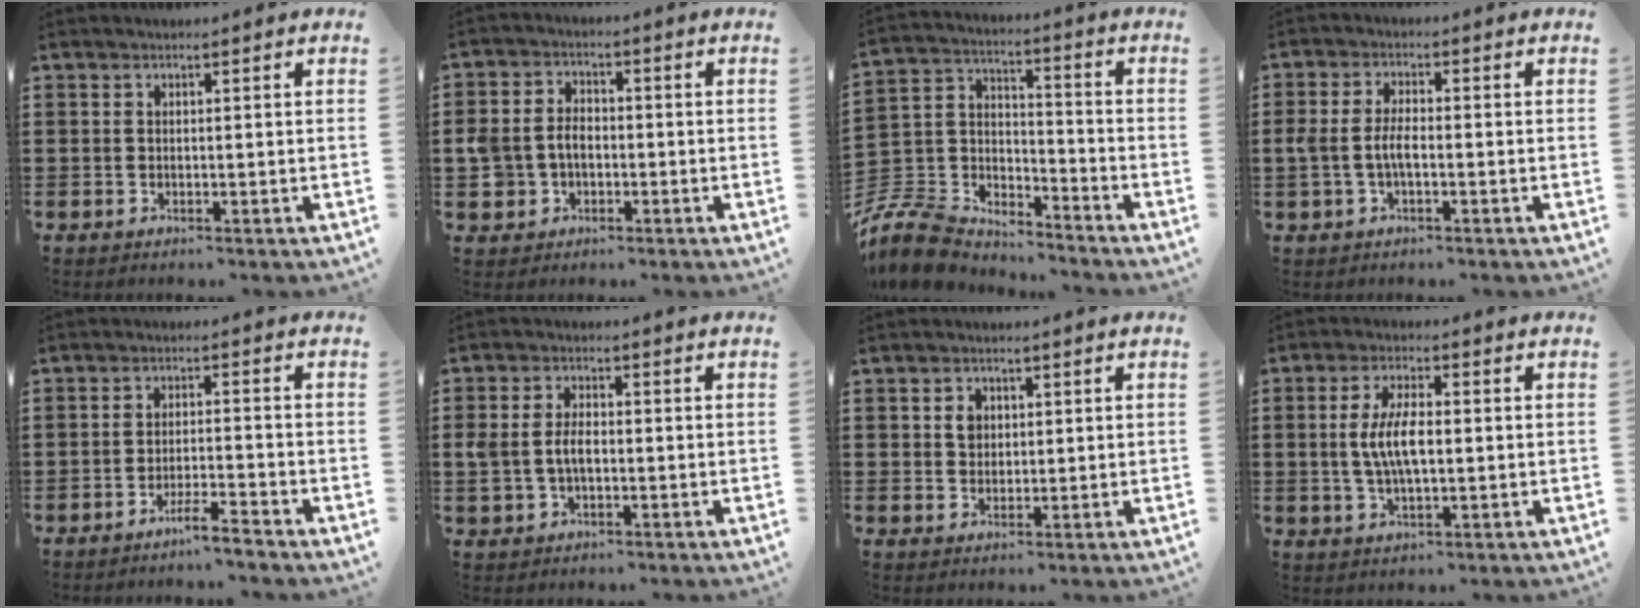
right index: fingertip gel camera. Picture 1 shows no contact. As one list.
[{"total": 4.6, "force": [-0.9, 3.9, 2.4], "torque": [-0.075, 0.004, -0.025]}, {"total": 8.9, "force": [-8.3, 2.6, 1.8], "torque": [-0.072, 0.007, -0.175]}, {"total": 3.9, "force": [-0.8, 1.7, 3.4], "torque": [-0.090, -0.004, -0.024]}, {"total": 3.9, "force": [-3.5, -0.3, 1.8], "torque": [-0.037, -0.004, -0.068]}, {"total": 4.2, "force": [-0.3, 2.6, 3.3], "torque": [-0.087, 0.000, -0.013]}, {"total": 2.4, "force": [0.7, 2.0, 1.2], "torque": [-0.030, 0.009, 0.013]}, {"total": 6.5, "force": [0.1, 2.5, 6.0], "torque": [-0.135, 0.001, -0.008]}]